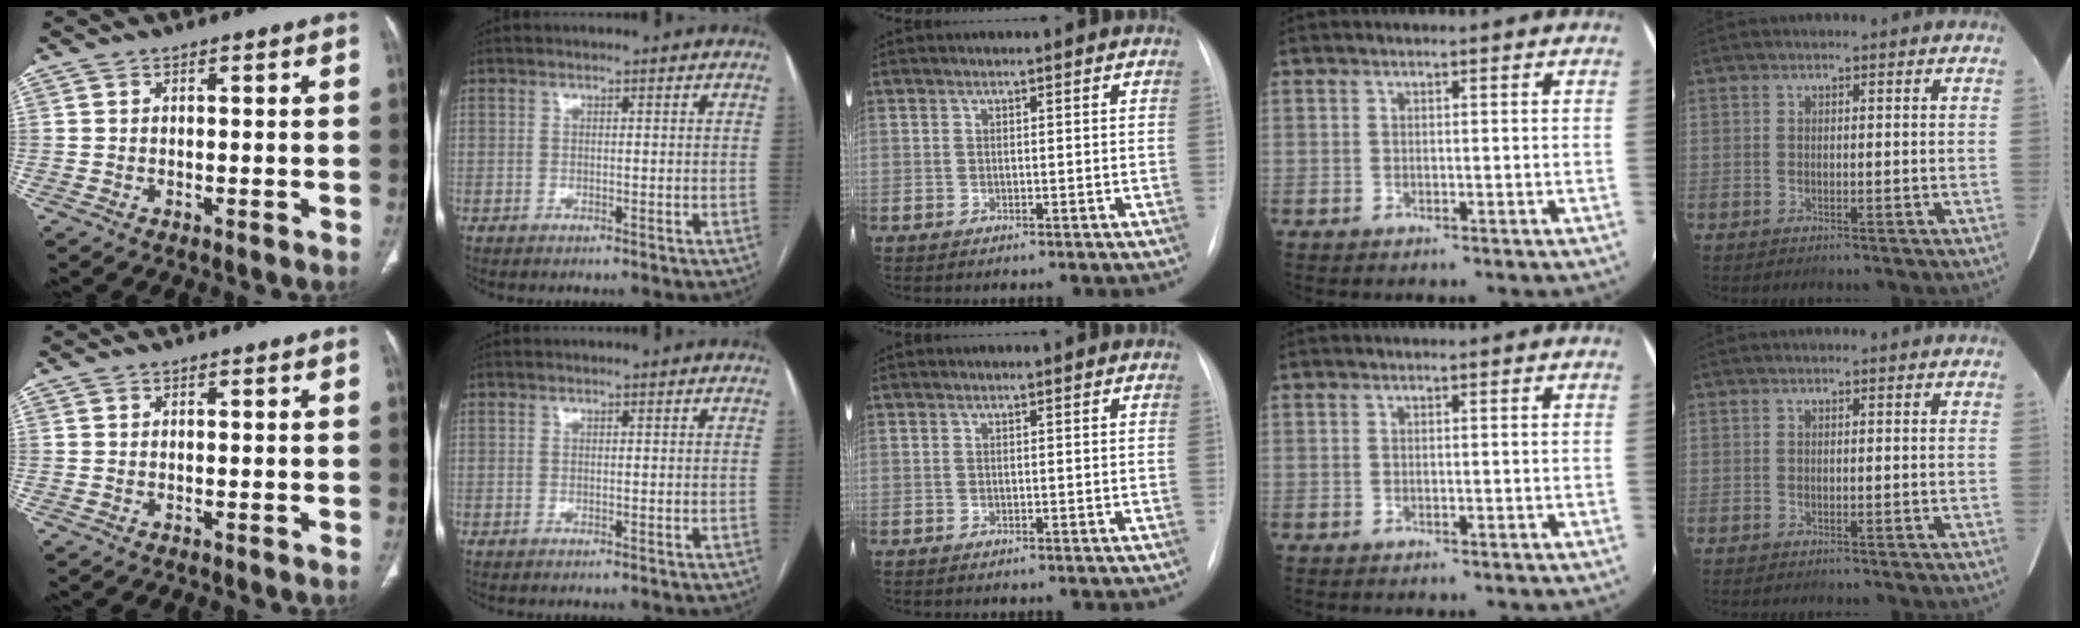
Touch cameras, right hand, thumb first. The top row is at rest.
{}